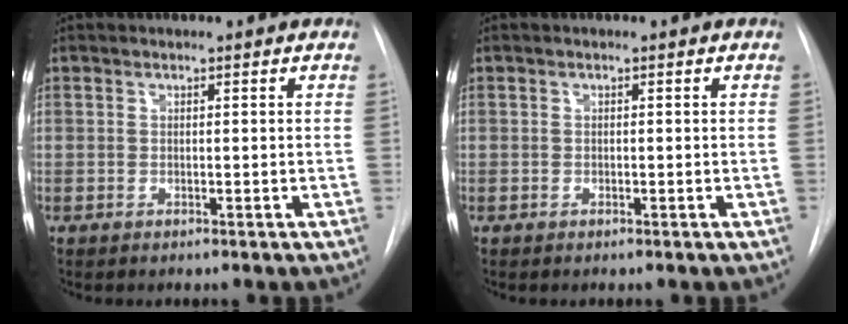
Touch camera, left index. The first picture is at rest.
{"total": 0.0}